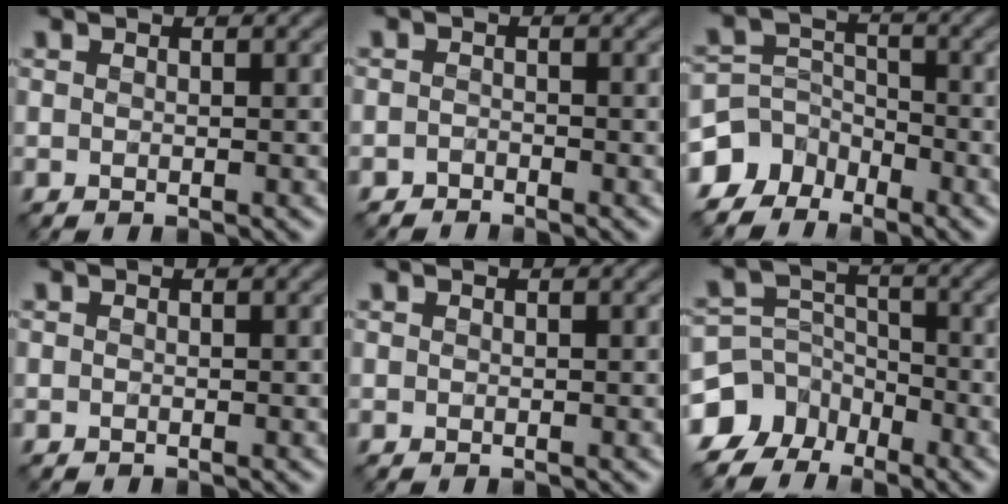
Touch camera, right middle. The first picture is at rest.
{"total": 0.9, "force": [-0.9, 0.1, -0.1], "torque": [0.005, 0.000, -0.019]}
{"total": 5.0, "force": [-3.9, 3.1, 0.5], "torque": [0.013, 0.006, -0.081]}
{"total": 0.0}
{"total": 0.0}
{"total": 7.9, "force": [-5.4, 5.6, 1.3], "torque": [-0.012, -0.010, -0.113]}